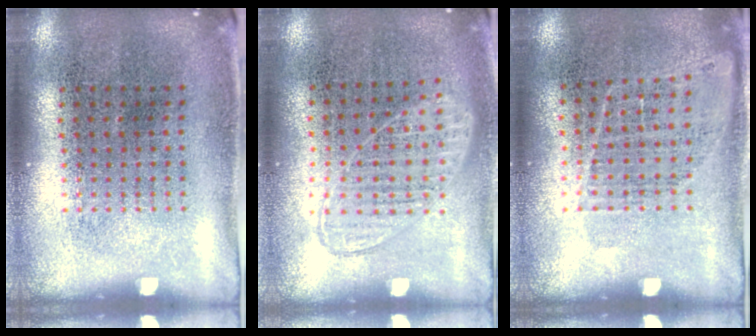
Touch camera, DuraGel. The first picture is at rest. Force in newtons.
{"total": 1.0, "press": 0.9, "slide": 0.3}
{"total": 0.9, "press": 0.8, "slide": 0.5}